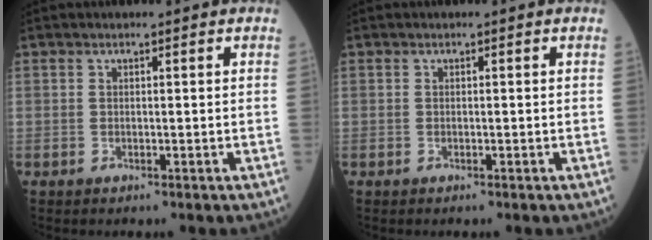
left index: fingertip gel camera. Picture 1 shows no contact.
{"total": 0.0}